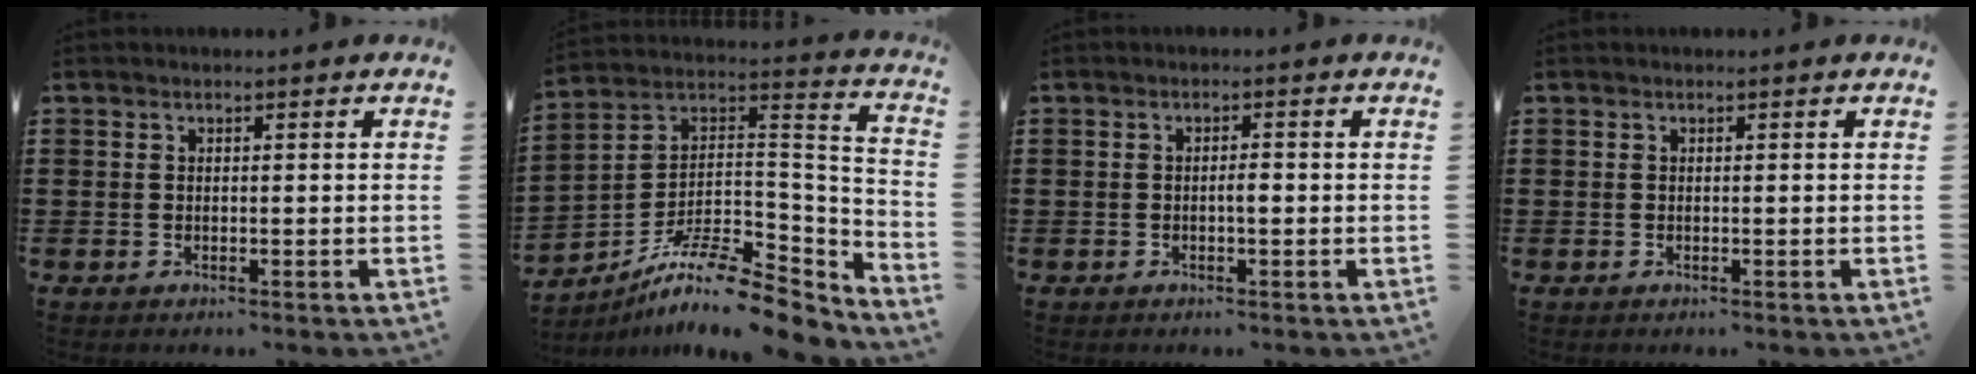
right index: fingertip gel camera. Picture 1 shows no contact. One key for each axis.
{"total": 12.1, "fx": -9.4, "fy": 2.8, "fz": 7.1, "tx": -0.129, "ty": 0.014, "tz": -0.179}
{"total": 1.6, "fx": -0.4, "fy": 0.4, "fz": 1.5, "tx": -0.029, "ty": 0.001, "tz": -0.007}
{"total": 0.0}